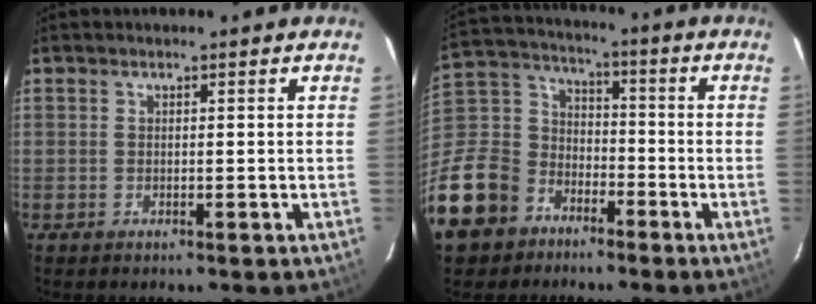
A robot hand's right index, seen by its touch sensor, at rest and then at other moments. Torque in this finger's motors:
{"motor_torque": [0.41, -0.77, -0.16, -0.21]}